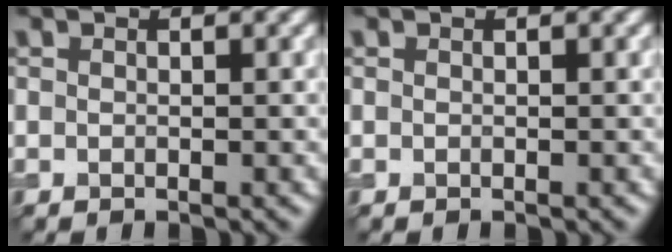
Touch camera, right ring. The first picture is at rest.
{"total": 0.0}